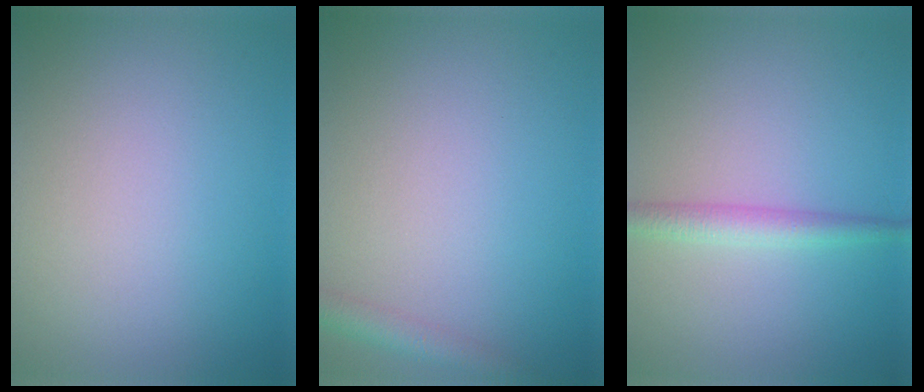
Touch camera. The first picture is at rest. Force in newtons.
{"total": 2.4, "press": 2.4, "slide": 0.1}
{"total": 2.2, "press": 2.2, "slide": 0.0}